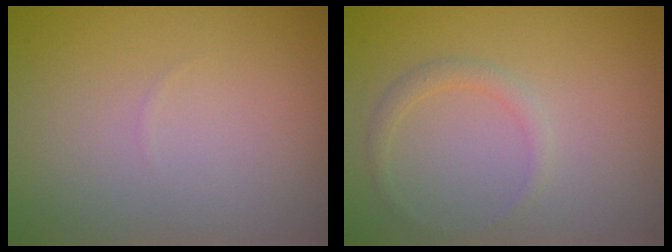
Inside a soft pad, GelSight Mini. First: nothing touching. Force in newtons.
{"total": 1.2, "press": 1.2, "slide": 0.2}